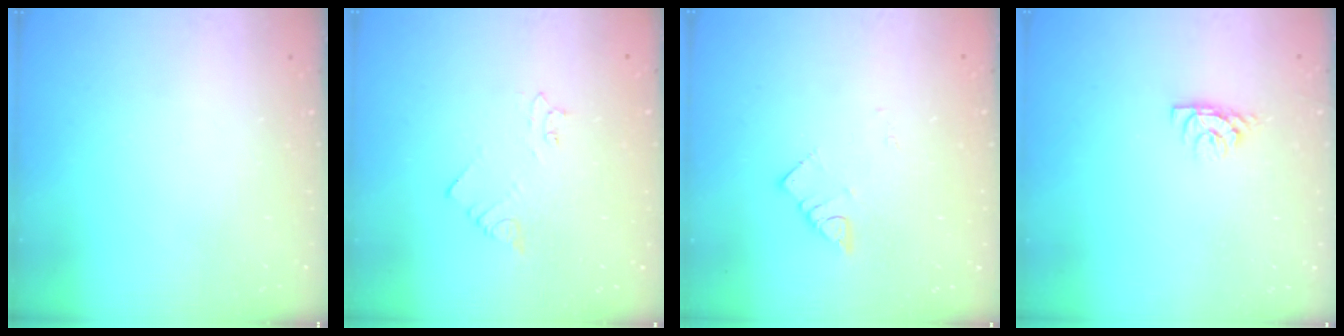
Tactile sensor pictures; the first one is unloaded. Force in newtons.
{"total": 2.5, "press": 2.5, "slide": 0.3}
{"total": 2.6, "press": 2.6, "slide": 0.1}
{"total": 4.6, "press": 4.6, "slide": 0.5}